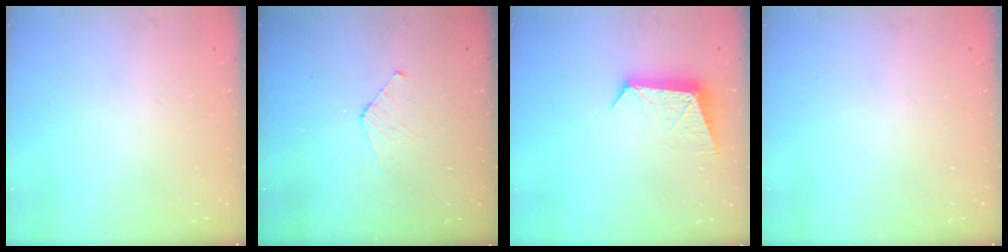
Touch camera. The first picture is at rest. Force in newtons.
{"total": 3.4, "press": 3.3, "slide": 0.3}
{"total": 9.3, "press": 9.3, "slide": 0.6}
{"total": 0.0}